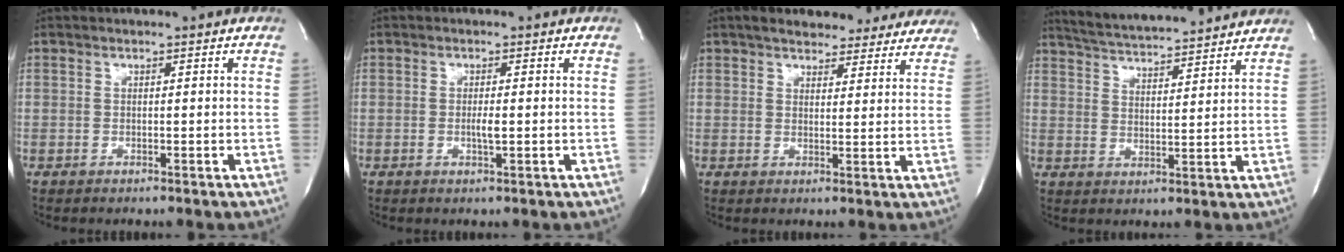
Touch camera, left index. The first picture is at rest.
{"total": 1.7, "force": [-0.3, 0.2, 1.7], "torque": [-0.035, -0.002, -0.005]}
{"total": 16.2, "force": [14.3, 5.6, 5.2], "torque": [-0.057, 0.016, 0.170]}
{"total": 16.5, "force": [15.4, 1.1, 5.9], "torque": [-0.106, 0.023, 0.223]}